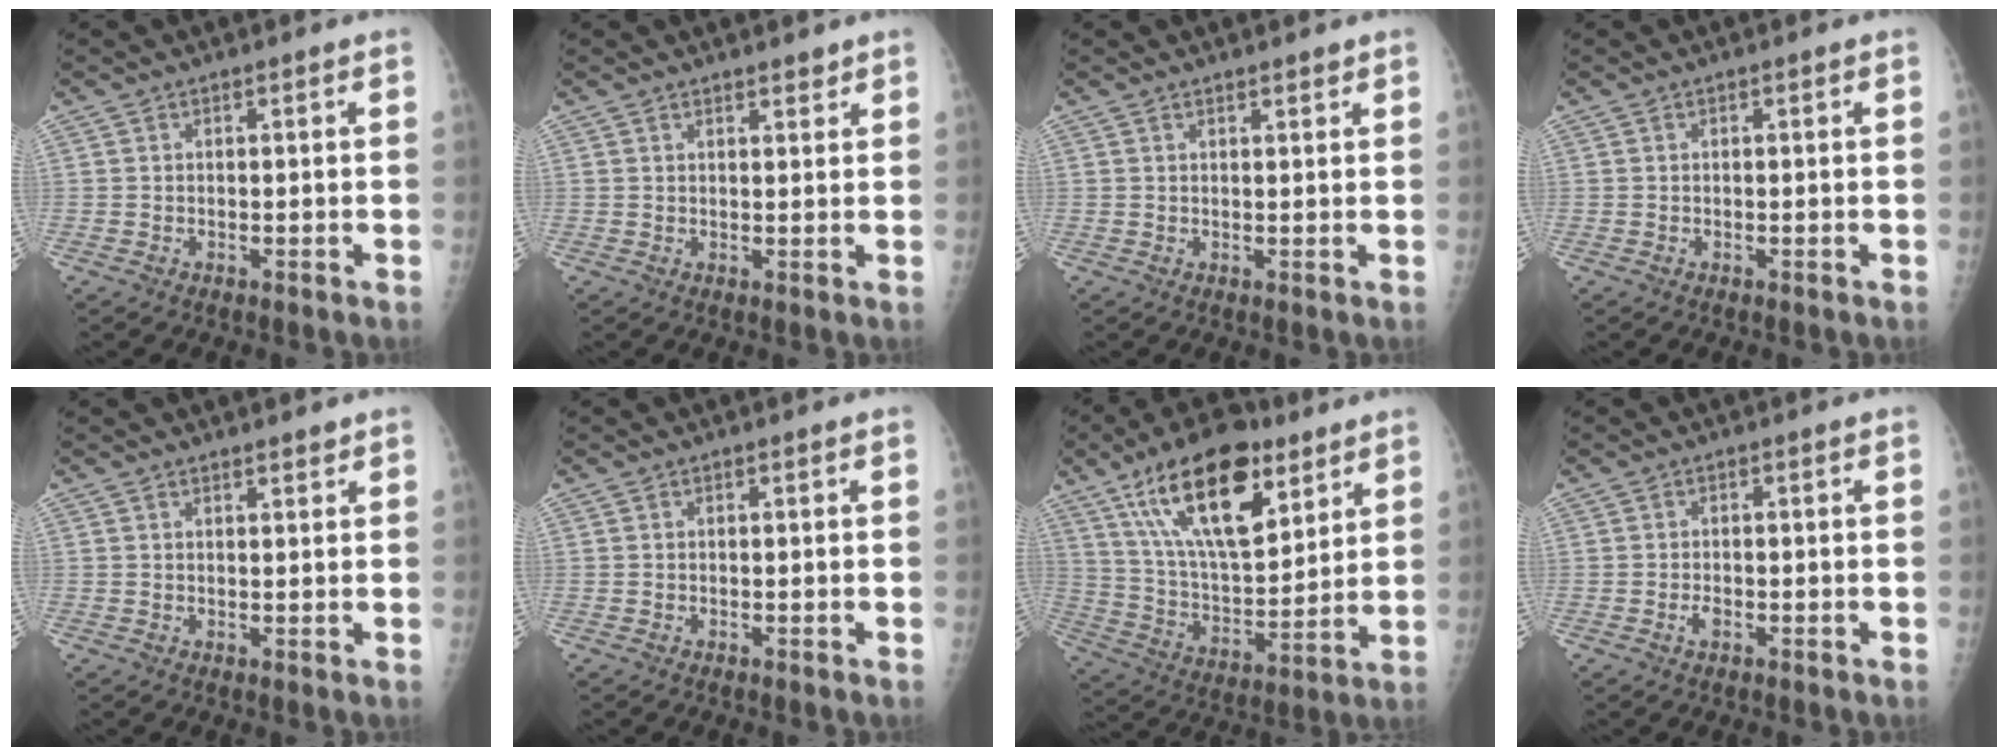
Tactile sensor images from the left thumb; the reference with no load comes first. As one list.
[{"total": 1.8, "force": [1.5, 0.5, 0.7], "torque": [-0.005, -0.011, 0.022]}, {"total": 1.2, "force": [1.0, 0.3, 0.6], "torque": [-0.007, -0.007, 0.016]}, {"total": 0.0}, {"total": 1.5, "force": [1.2, 0.4, 0.7], "torque": [-0.007, -0.009, 0.019]}, {"total": 0.0}, {"total": 22.6, "force": [12.2, 10.0, 16.1], "torque": [-0.249, -0.044, 0.218]}, {"total": 1.6, "force": [-0.7, 0.9, 1.2], "torque": [-0.021, 0.002, -0.013]}]